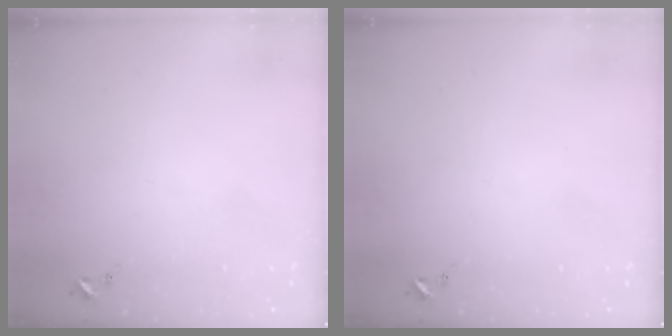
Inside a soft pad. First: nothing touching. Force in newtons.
{"total": 0.0}